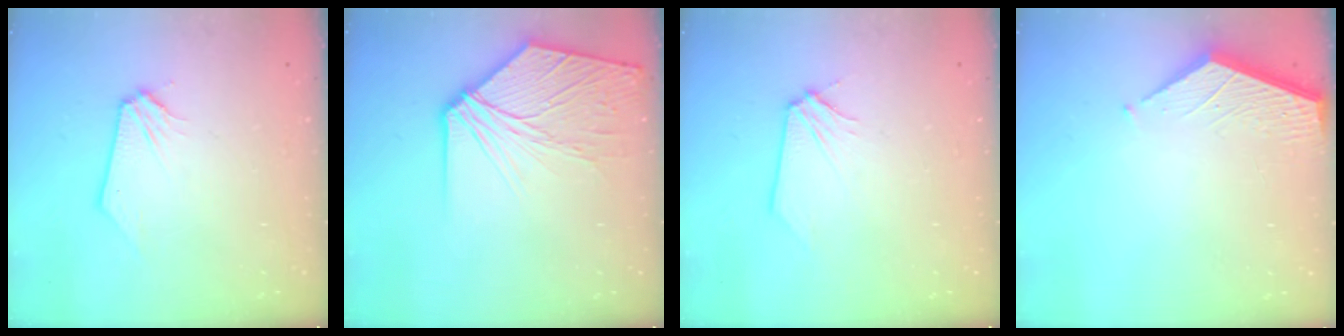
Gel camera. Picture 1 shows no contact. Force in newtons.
{"total": 11.7, "press": 11.5, "slide": 2.1}
{"total": 0.6, "press": 0.6, "slide": 0.1}
{"total": 3.4, "press": 3.4, "slide": 0.4}